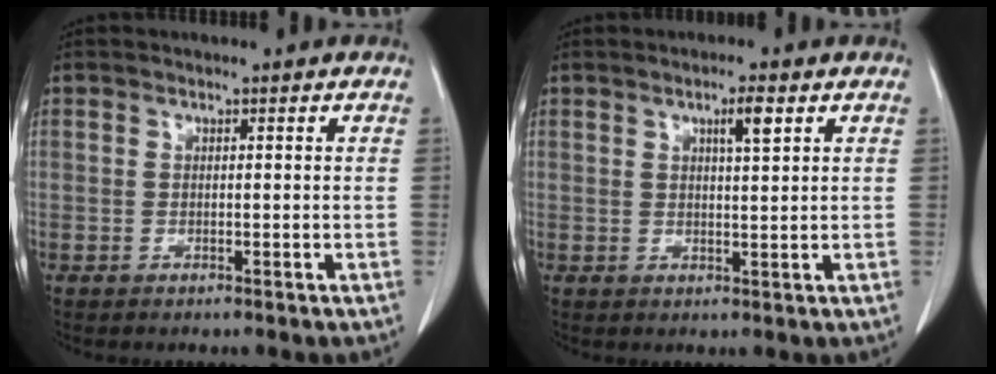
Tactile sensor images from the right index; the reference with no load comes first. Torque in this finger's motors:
{"motor_torque": [0.16, 0.15, 0.05, 0.04]}